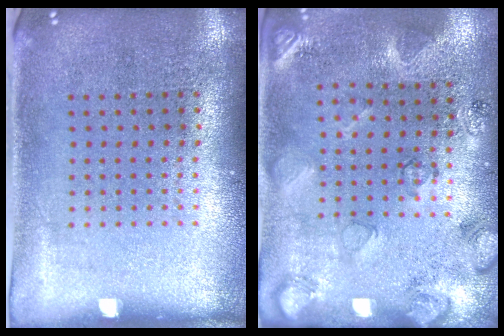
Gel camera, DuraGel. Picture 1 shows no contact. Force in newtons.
{"total": 2.2, "press": 1.9, "slide": 1.1}